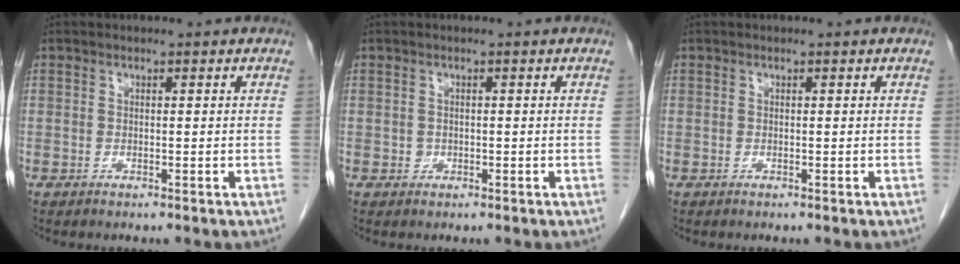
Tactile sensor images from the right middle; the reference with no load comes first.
{"total": 0.8, "force": [-0.2, 0.7, 0.2], "torque": [-0.001, 0.003, -0.003]}
{"total": 0.0}